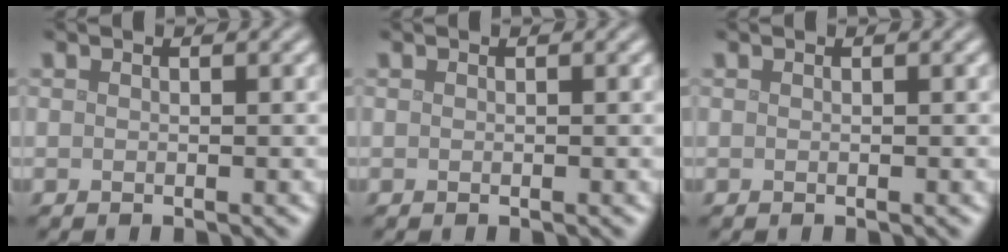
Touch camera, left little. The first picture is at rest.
{"total": 0.0}
{"total": 0.0}